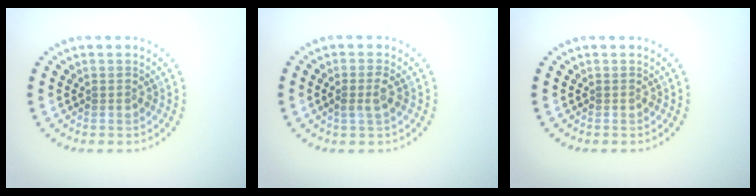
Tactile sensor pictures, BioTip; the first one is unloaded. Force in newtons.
{"total": 1.4, "press": 1.2, "slide": 0.7}
{"total": 0.0}